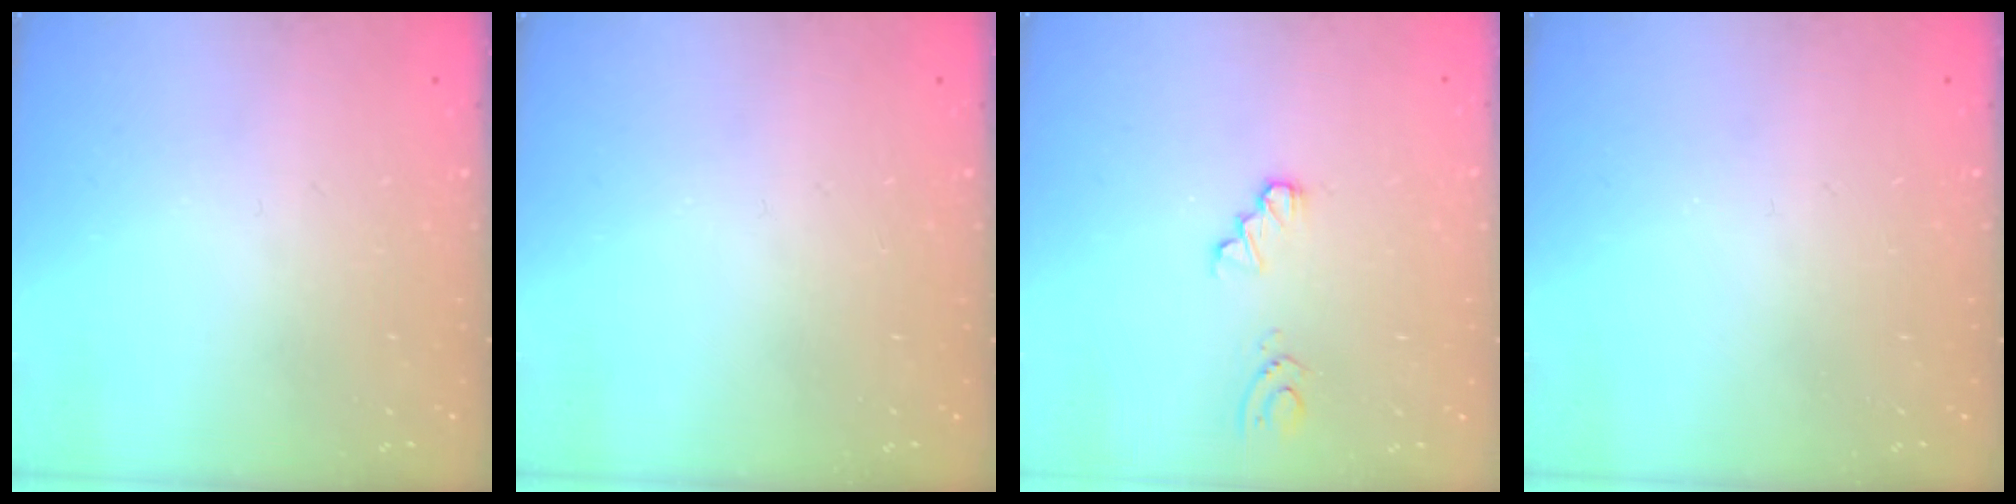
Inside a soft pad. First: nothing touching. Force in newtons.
{"total": 0.0}
{"total": 1.9, "press": 1.9, "slide": 0.2}
{"total": 0.0}